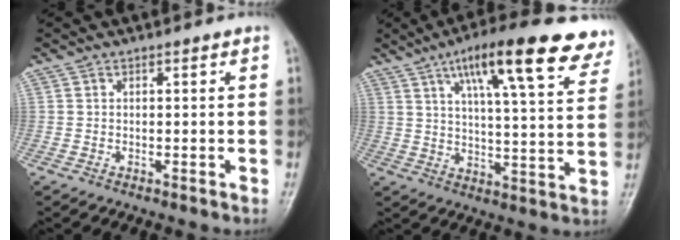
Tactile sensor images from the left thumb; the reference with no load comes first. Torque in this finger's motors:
{"motor_torque": [0.45, 0.40, 1.52, -1.25, 0.15]}